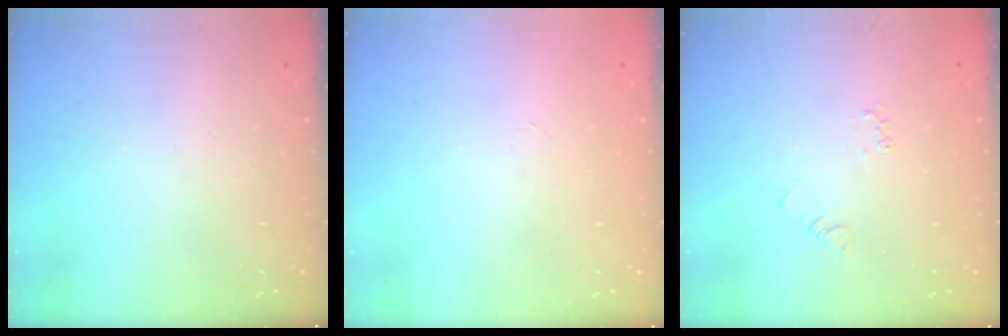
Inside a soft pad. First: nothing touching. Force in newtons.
{"total": 0.0}
{"total": 2.3, "press": 2.3, "slide": 0.4}